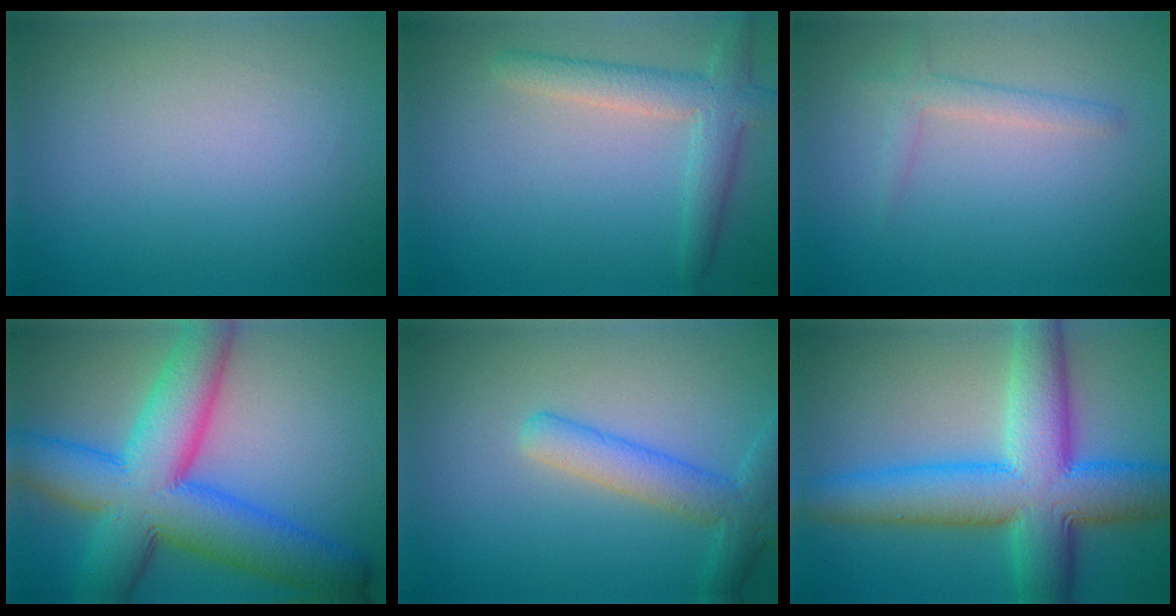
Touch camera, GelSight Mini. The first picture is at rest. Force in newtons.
{"total": 3.6, "press": 3.6, "slide": 0.1}
{"total": 1.8, "press": 1.7, "slide": 0.1}
{"total": 12.3, "press": 12.3, "slide": 0.4}
{"total": 4.1, "press": 4.1, "slide": 0.1}
{"total": 10.9, "press": 10.9, "slide": 0.2}